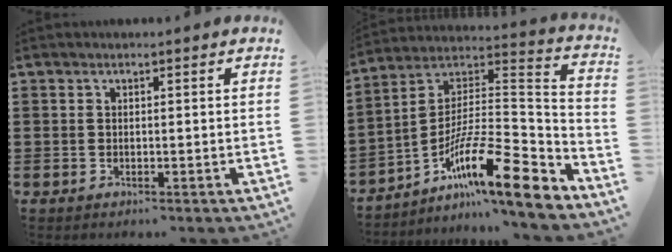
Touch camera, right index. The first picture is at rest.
{"total": 15.9, "force": [-9.7, 2.7, 12.4], "torque": [-0.200, -0.003, -0.174]}